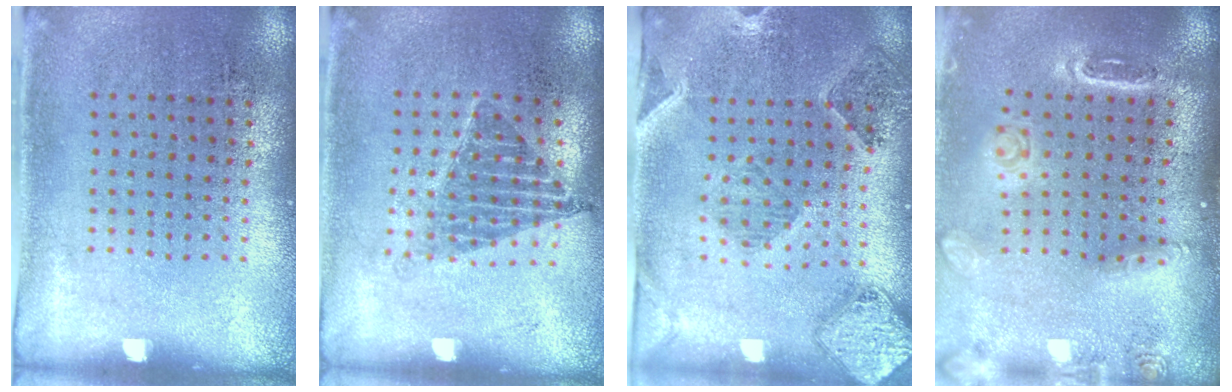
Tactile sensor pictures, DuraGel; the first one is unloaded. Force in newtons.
{"total": 1.1, "press": 1.0, "slide": 0.6}
{"total": 1.5, "press": 1.5, "slide": 0.3}
{"total": 1.5, "press": 1.5, "slide": 0.2}